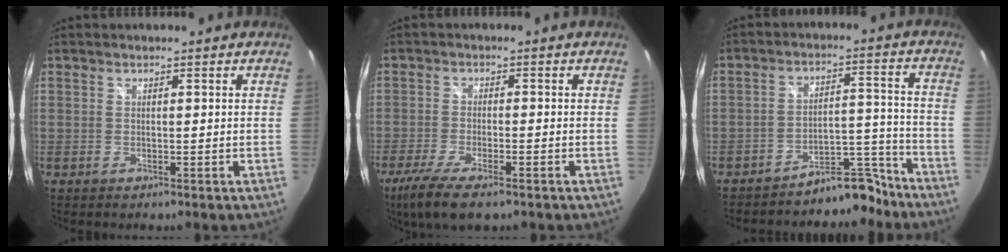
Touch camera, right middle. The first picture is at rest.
{"total": 9.8, "force": [-6.6, 2.4, 6.8], "torque": [-0.159, -0.035, -0.119]}
{"total": 9.4, "force": [-8.7, 3.3, 1.5], "torque": [-0.011, 0.051, -0.121]}